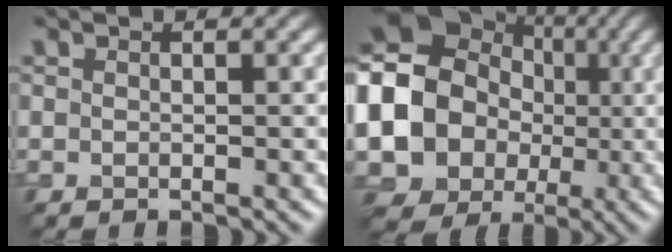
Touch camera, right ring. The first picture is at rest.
{"total": 16.4, "force": [-0.5, 14.5, 7.6], "torque": [-0.163, 0.002, -0.041]}